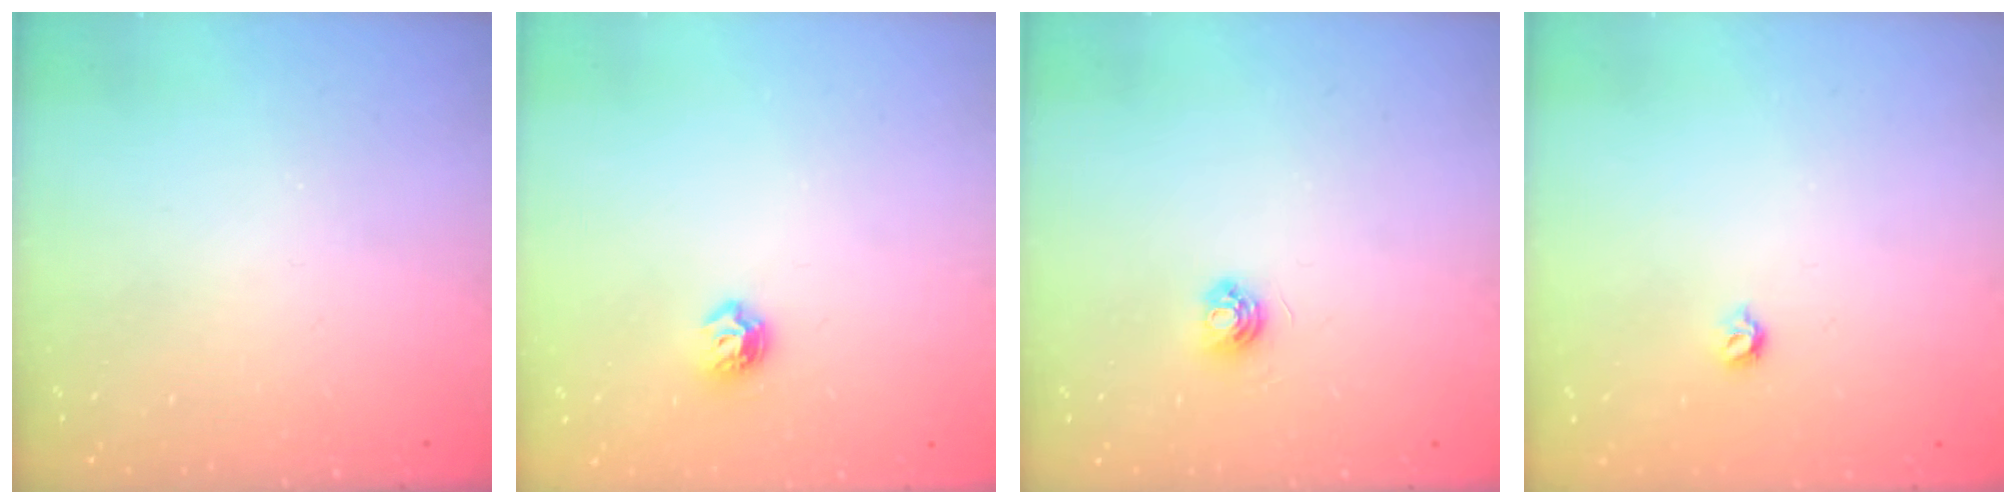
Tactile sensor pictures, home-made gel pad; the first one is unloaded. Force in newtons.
{"total": 5.2, "press": 5.1, "slide": 0.8}
{"total": 4.7, "press": 4.7, "slide": 0.5}
{"total": 3.9, "press": 3.8, "slide": 0.8}